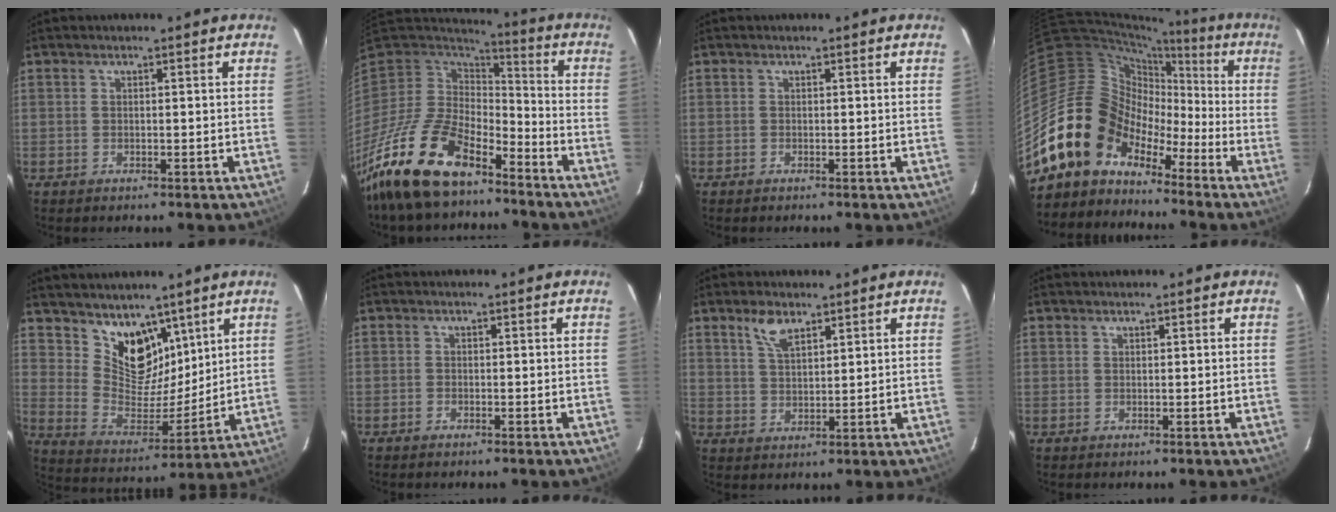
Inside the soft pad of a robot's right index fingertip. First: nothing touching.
{"total": 20.1, "force": [-14.5, 8.0, 11.4], "torque": [-0.250, -0.029, -0.271]}
{"total": 0.0}
{"total": 13.9, "force": [-10.2, 8.9, 3.1], "torque": [-0.066, 0.033, -0.198]}
{"total": 12.0, "force": [8.2, 7.1, 5.0], "torque": [-0.087, -0.007, 0.163]}
{"total": 0.6, "force": [-0.5, 0.3, 0.1], "torque": [-0.003, 0.000, -0.011]}
{"total": 4.9, "force": [3.3, 2.0, 3.0], "torque": [-0.055, 0.004, 0.064]}
{"total": 0.7, "force": [0.4, 0.5, -0.1], "torque": [0.002, 0.002, 0.007]}